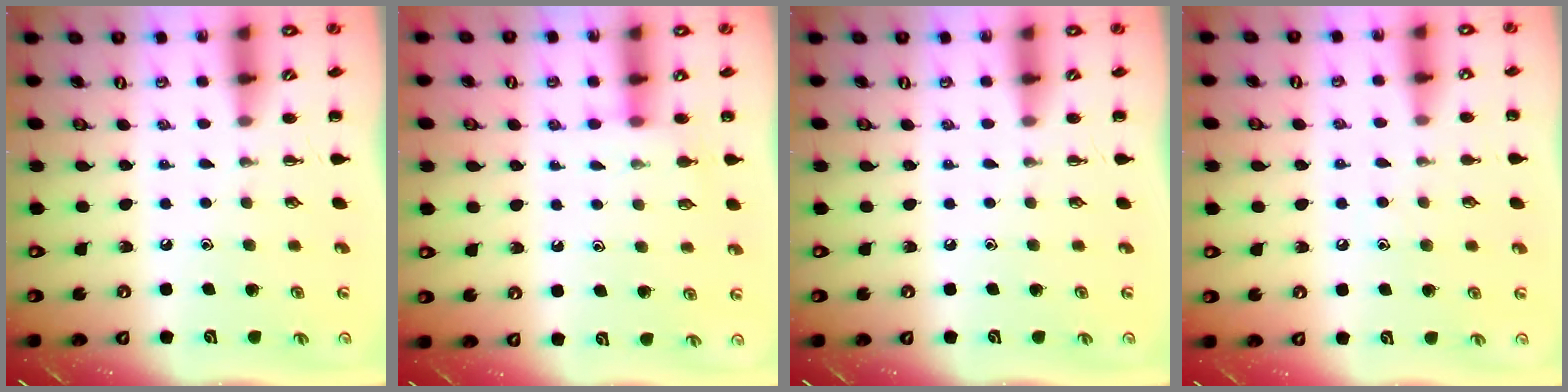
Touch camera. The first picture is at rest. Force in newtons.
{"total": 4.8, "press": 4.6, "slide": 1.4}
{"total": 0.0}
{"total": 6.9, "press": 6.7, "slide": 1.8}